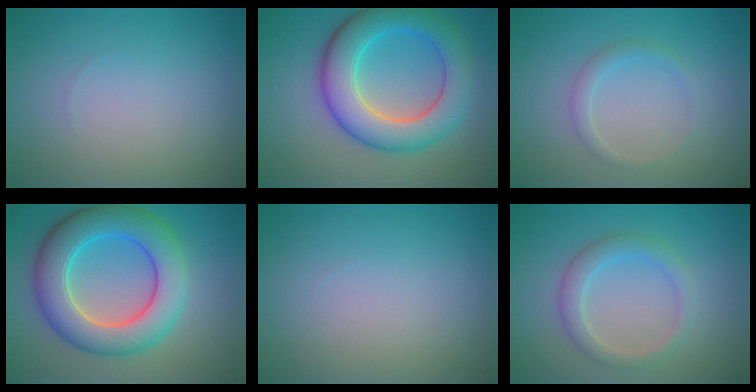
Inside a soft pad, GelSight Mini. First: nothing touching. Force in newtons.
{"total": 8.2, "press": 8.2, "slide": 0.1}
{"total": 1.4, "press": 1.4, "slide": 0.1}
{"total": 8.9, "press": 8.9, "slide": 0.5}
{"total": 0.0}
{"total": 2.8, "press": 2.8, "slide": 0.1}